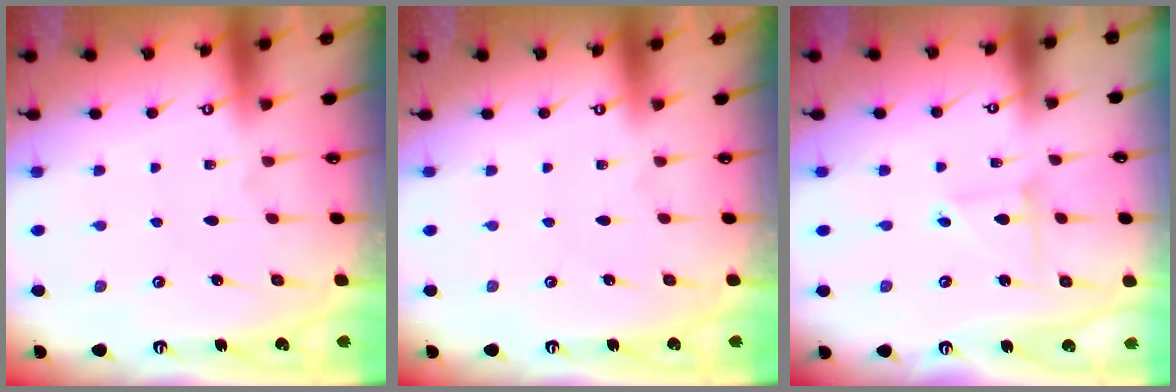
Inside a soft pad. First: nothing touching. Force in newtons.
{"total": 0.0}
{"total": 2.6, "press": 2.6, "slide": 0.3}